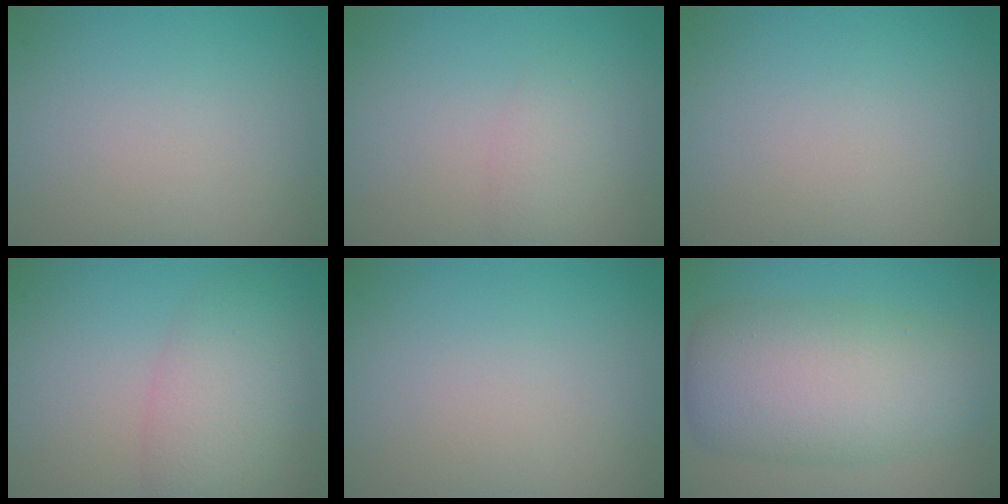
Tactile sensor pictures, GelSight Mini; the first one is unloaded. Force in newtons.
{"total": 1.6, "press": 1.6, "slide": 0.1}
{"total": 0.0}
{"total": 4.8, "press": 4.8, "slide": 0.1}
{"total": 0.0}
{"total": 9.4, "press": 9.4, "slide": 0.5}